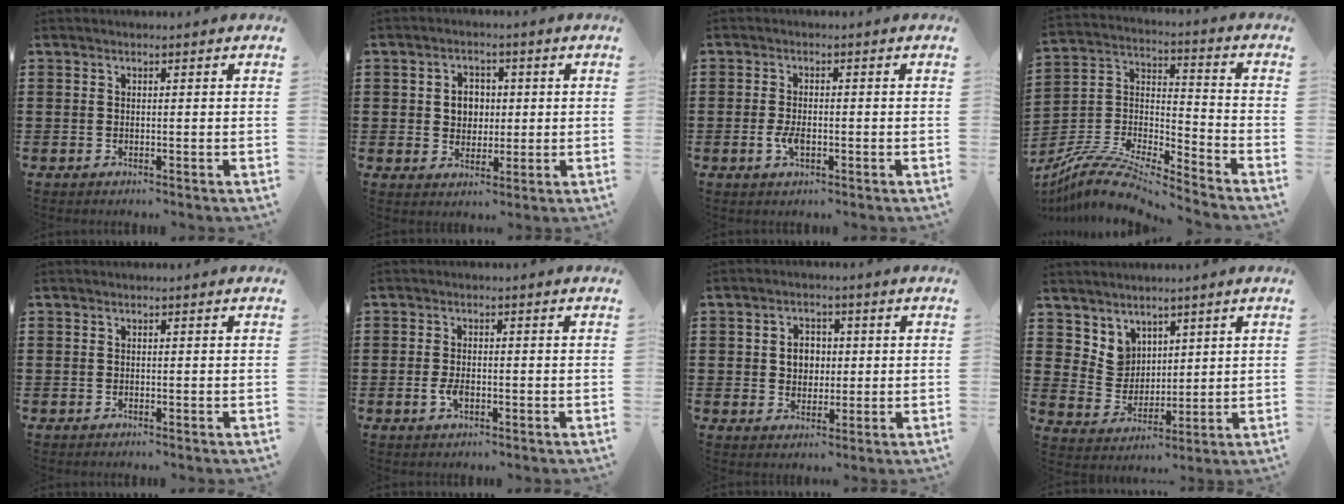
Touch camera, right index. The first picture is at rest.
{"total": 3.9, "force": [0.3, 3.5, 1.7], "torque": [-0.040, 0.006, 0.000]}
{"total": 3.0, "force": [-0.8, 1.3, 2.6], "torque": [-0.061, -0.004, -0.018]}
{"total": 9.9, "force": [-8.9, 1.8, 4.0], "torque": [-0.083, 0.011, -0.177]}
{"total": 0.0}
{"total": 2.7, "force": [-0.8, 1.3, 2.2], "torque": [-0.056, -0.004, -0.018]}
{"total": 3.7, "force": [0.1, 3.2, 1.9], "torque": [-0.040, 0.005, -0.004]}
{"total": 5.5, "force": [3.7, 4.1, 0.5], "torque": [-0.036, -0.005, 0.072]}